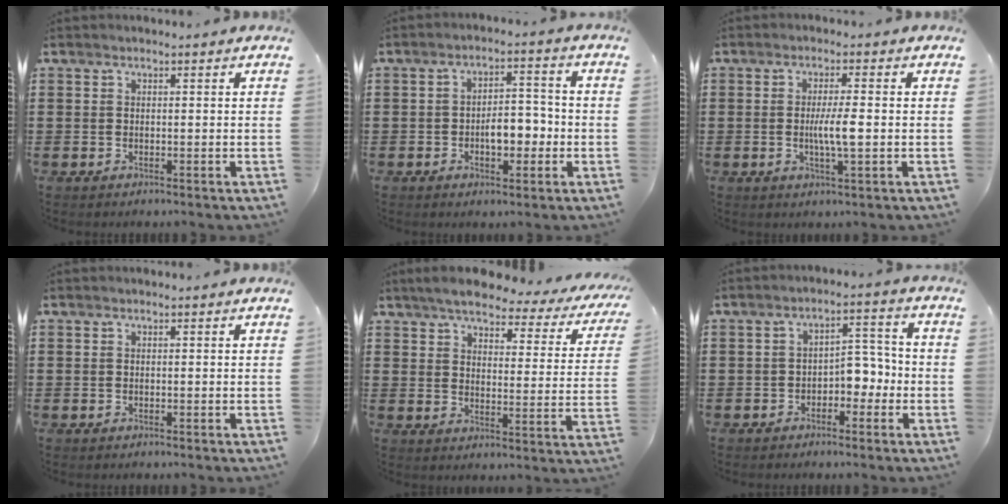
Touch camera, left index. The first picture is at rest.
{"total": 5.4, "force": [-1.5, 2.7, 4.4], "torque": [-0.065, 0.002, -0.034]}
{"total": 4.5, "force": [-0.2, 0.5, 4.5], "torque": [-0.086, -0.004, -0.009]}
{"total": 0.0}
{"total": 5.2, "force": [4.6, 0.9, 2.3], "torque": [-0.060, -0.027, 0.073]}
{"total": 4.4, "force": [-2.0, 2.6, 2.9], "torque": [-0.055, 0.012, -0.042]}